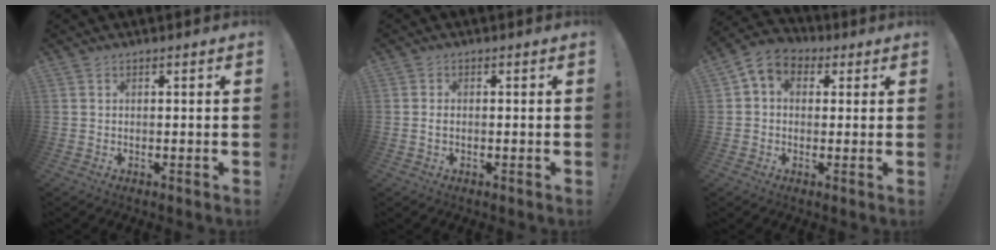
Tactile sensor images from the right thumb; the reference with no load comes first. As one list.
[{"total": 1.1, "force": [-0.1, 0.8, 0.7], "torque": [-0.014, 0.006, -0.002]}, {"total": 6.5, "force": [1.6, 5.1, 3.7], "torque": [-0.064, 0.009, 0.036]}]